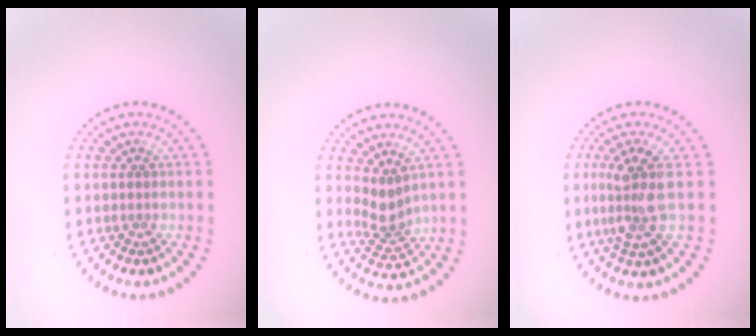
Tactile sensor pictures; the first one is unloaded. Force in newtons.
{"total": 2.4, "press": 1.9, "slide": 1.5}
{"total": 3.6, "press": 3.2, "slide": 1.7}